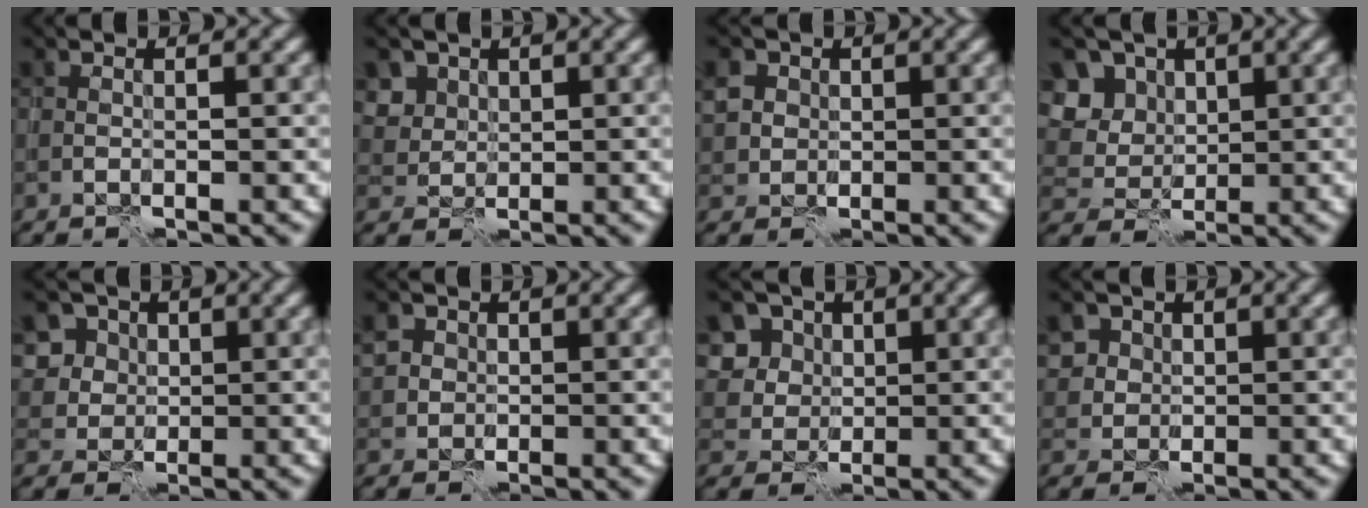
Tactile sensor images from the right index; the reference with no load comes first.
{"total": 3.6, "force": [2.2, 2.7, 1.0], "torque": [-0.038, -0.005, 0.058]}
{"total": 3.2, "force": [0.8, 2.9, 1.1], "torque": [-0.034, 0.009, 0.016]}
{"total": 6.6, "force": [3.1, 5.2, 2.6], "torque": [-0.058, 0.005, 0.045]}
{"total": 7.3, "force": [2.9, 6.2, 2.6], "torque": [-0.058, 0.016, 0.039]}
{"total": 2.6, "force": [0.6, 2.4, 0.7], "torque": [-0.017, 0.007, 0.013]}
{"total": 8.7, "force": [3.5, 7.2, 3.5], "torque": [-0.078, 0.022, 0.042]}
{"total": 4.0, "force": [1.7, 3.4, 1.1], "torque": [-0.030, 0.003, 0.035]}